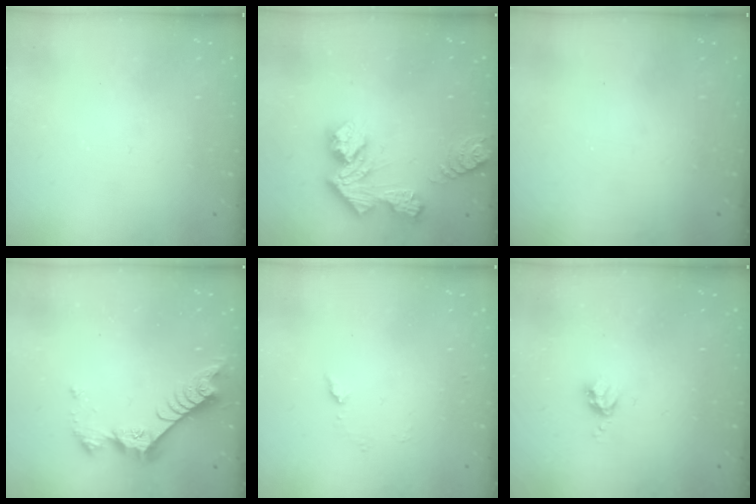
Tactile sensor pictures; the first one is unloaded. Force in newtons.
{"total": 12.2, "press": 12.1, "slide": 1.0}
{"total": 0.0}
{"total": 9.4, "press": 9.3, "slide": 0.8}
{"total": 5.2, "press": 5.1, "slide": 0.6}
{"total": 3.6, "press": 3.6, "slide": 0.4}